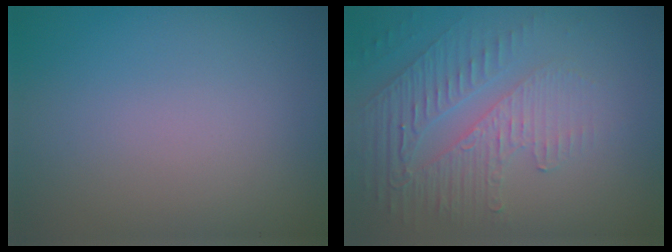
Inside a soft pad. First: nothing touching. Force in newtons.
{"total": 5.3, "press": 3.3, "slide": 4.2}